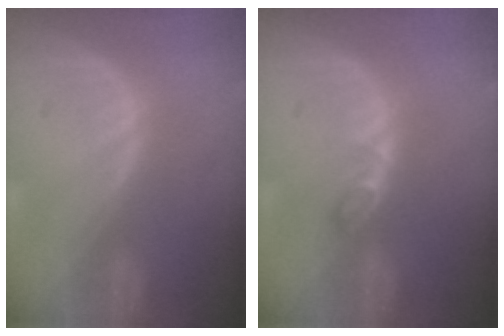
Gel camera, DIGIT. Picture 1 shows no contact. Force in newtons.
{"total": 2.5, "press": 2.5, "slide": 0.4}